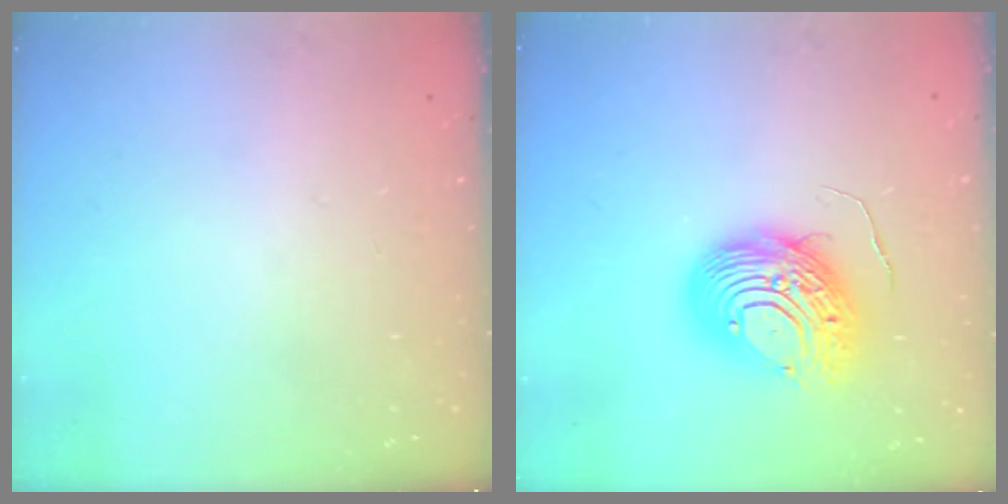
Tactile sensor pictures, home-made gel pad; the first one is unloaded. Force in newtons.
{"total": 12.5, "press": 12.4, "slide": 1.3}